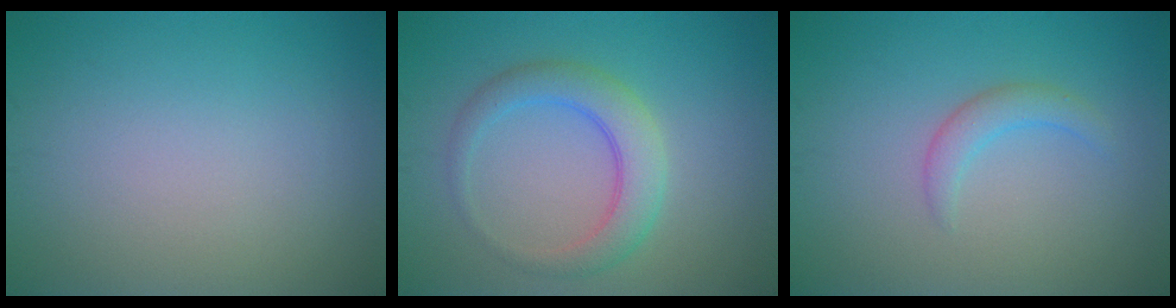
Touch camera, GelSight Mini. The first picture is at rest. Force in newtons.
{"total": 3.9, "press": 3.9, "slide": 0.0}
{"total": 1.9, "press": 1.8, "slide": 0.3}